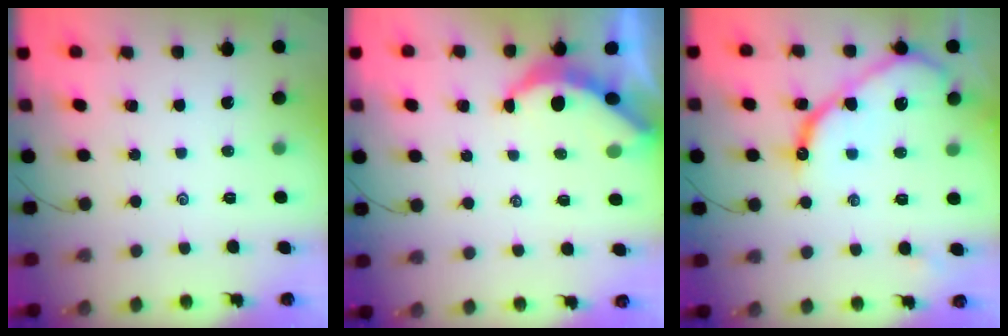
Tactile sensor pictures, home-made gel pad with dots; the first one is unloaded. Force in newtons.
{"total": 5.4, "press": 5.4, "slide": 0.4}
{"total": 13.1, "press": 13.1, "slide": 0.5}